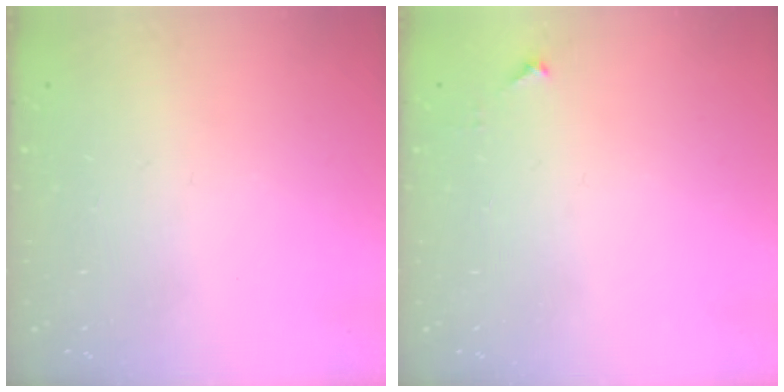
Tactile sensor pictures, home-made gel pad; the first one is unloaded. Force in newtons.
{"total": 3.4, "press": 3.4, "slide": 0.4}